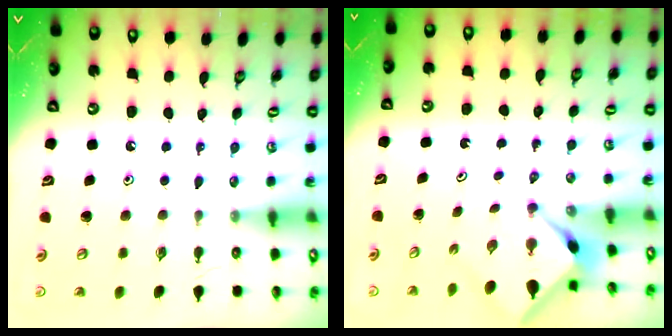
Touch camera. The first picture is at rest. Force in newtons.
{"total": 2.6, "press": 2.6, "slide": 0.3}